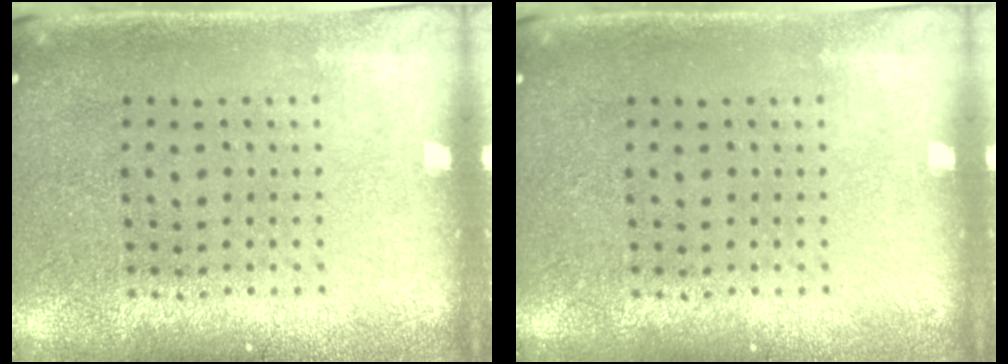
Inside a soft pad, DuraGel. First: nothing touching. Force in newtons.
{"total": 0.0}